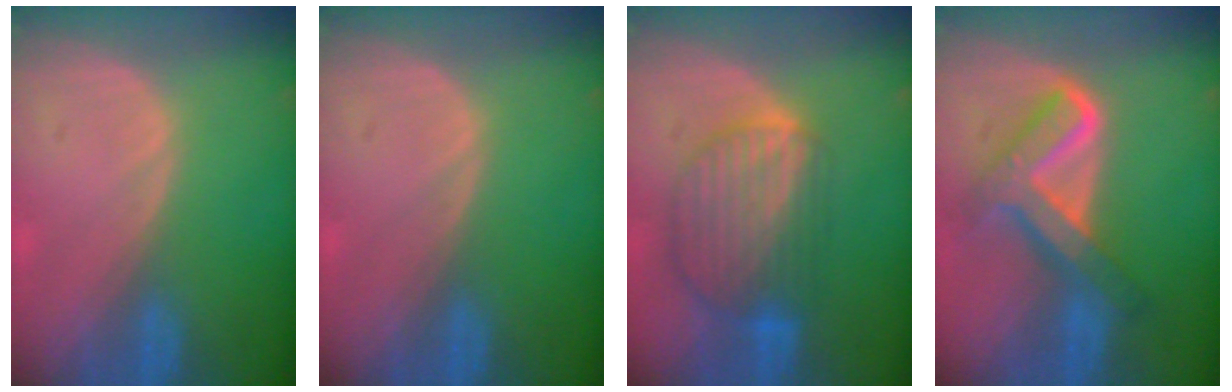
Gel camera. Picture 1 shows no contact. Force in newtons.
{"total": 0.0}
{"total": 8.8, "press": 7.8, "slide": 4.2}
{"total": 8.1, "press": 8.1, "slide": 0.8}